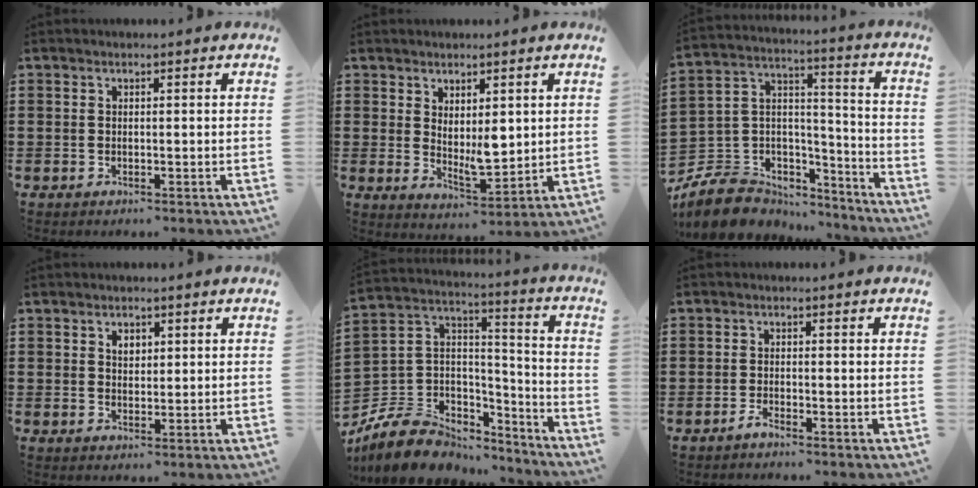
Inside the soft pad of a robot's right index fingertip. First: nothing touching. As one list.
[{"total": 4.5, "force": [2.3, 2.1, 3.2], "torque": [-0.052, -0.013, 0.040]}, {"total": 8.6, "force": [-6.0, 5.9, 1.7], "torque": [-0.063, 0.012, -0.112]}, {"total": 1.9, "force": [0.9, 1.4, 1.1], "torque": [-0.017, 0.004, 0.014]}, {"total": 9.6, "force": [-6.4, 6.7, 2.6], "torque": [-0.081, 0.009, -0.120]}, {"total": 1.3, "force": [-1.1, 0.1, 0.6], "torque": [-0.014, -0.003, -0.020]}]